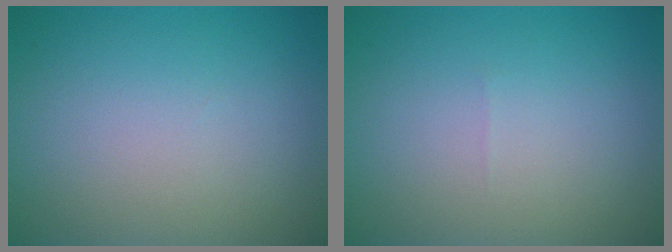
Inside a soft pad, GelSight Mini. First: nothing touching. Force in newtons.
{"total": 0.0}